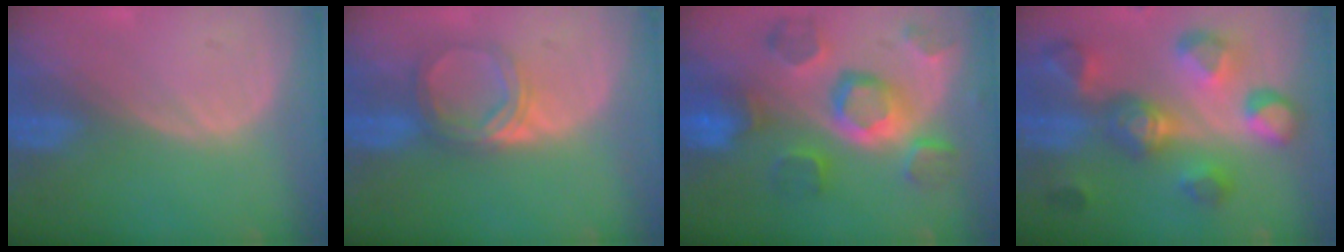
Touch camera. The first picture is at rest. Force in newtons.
{"total": 5.3, "press": 4.8, "slide": 2.3}
{"total": 11.3, "press": 10.0, "slide": 5.3}
{"total": 10.4, "press": 10.1, "slide": 2.8}